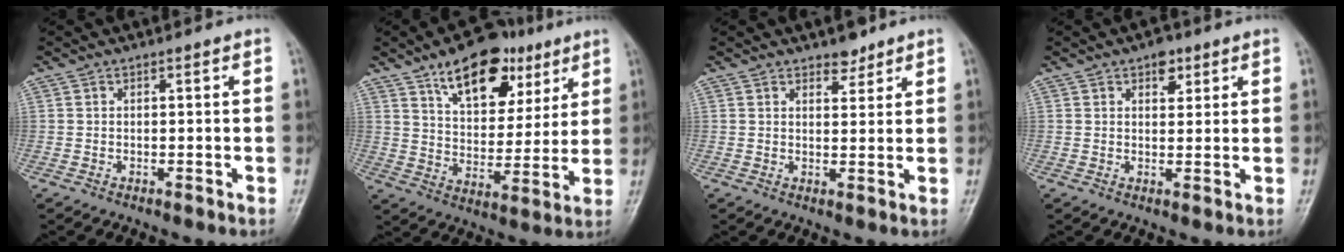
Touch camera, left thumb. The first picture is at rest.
{"total": 16.6, "force": [9.6, 9.2, 9.9], "torque": [-0.105, -0.035, 0.155]}
{"total": 3.1, "force": [2.4, 1.5, 1.2], "torque": [-0.001, -0.016, 0.036]}
{"total": 3.6, "force": [2.0, 2.1, 2.0], "torque": [-0.010, -0.007, 0.027]}